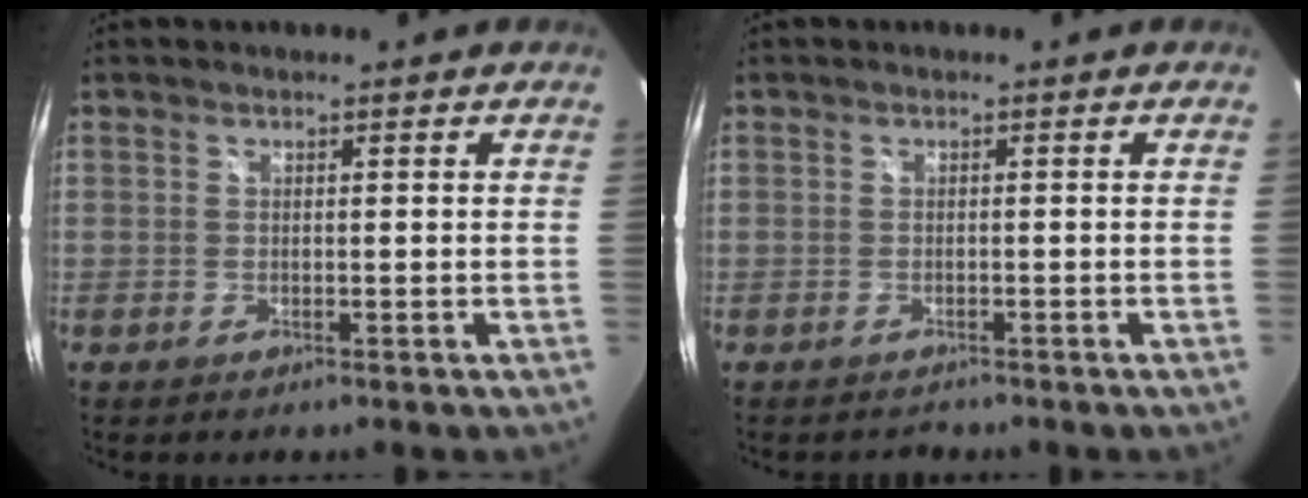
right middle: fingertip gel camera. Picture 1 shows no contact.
{"total": 1.2, "force": [-1.1, 0.3, -0.3], "torque": [0.000, -0.001, -0.017]}